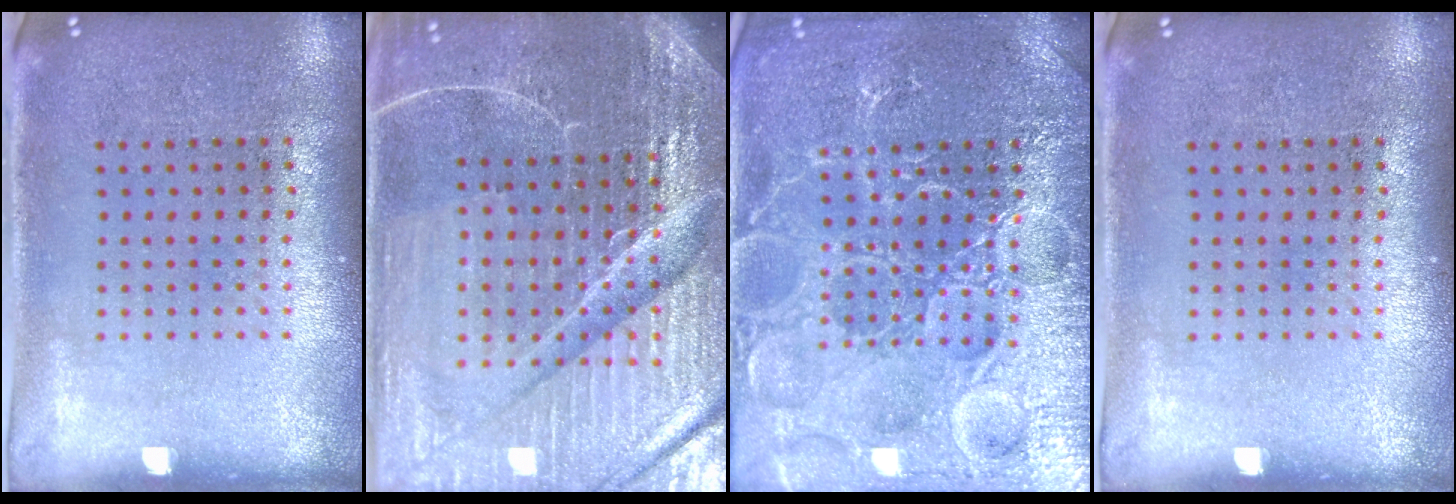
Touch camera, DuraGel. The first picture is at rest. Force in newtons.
{"total": 6.6, "press": 5.8, "slide": 3.1}
{"total": 7.4, "press": 7.3, "slide": 0.9}
{"total": 0.0}